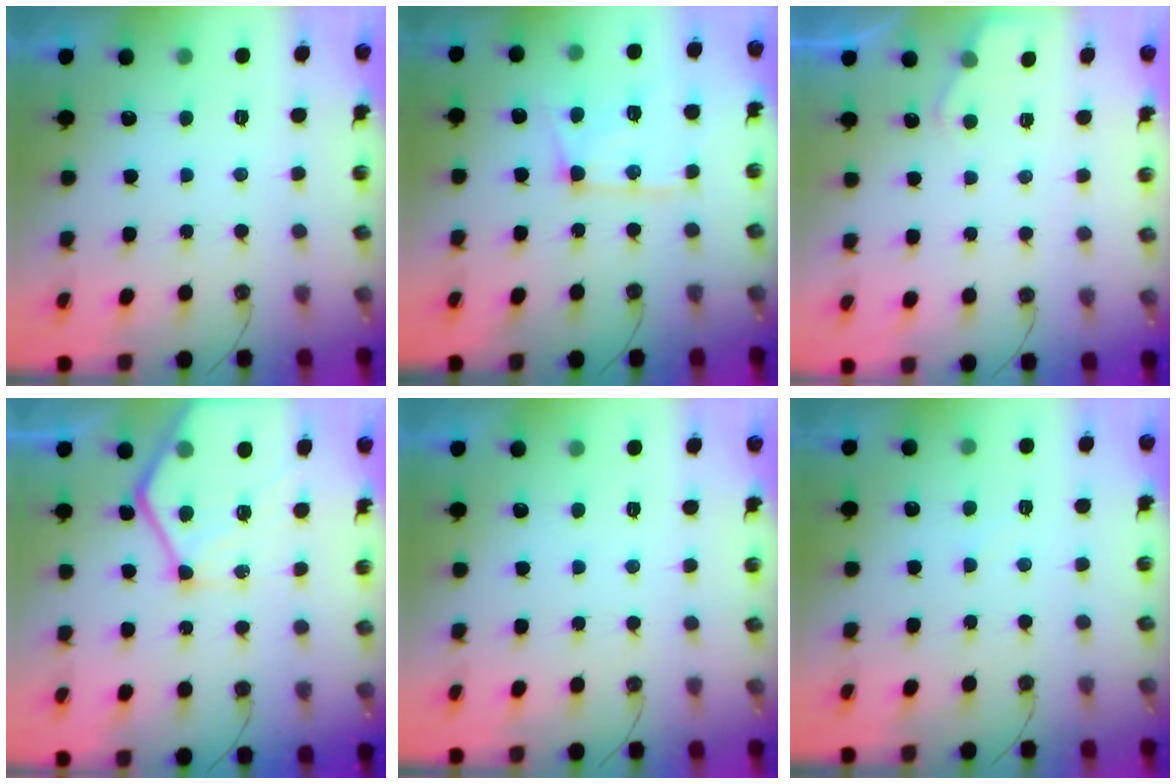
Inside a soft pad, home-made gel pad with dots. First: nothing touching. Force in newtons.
{"total": 14.7, "press": 14.7, "slide": 1.4}
{"total": 3.5, "press": 3.5, "slide": 0.5}
{"total": 17.8, "press": 17.8, "slide": 1.6}
{"total": 0.0}
{"total": 2.2, "press": 2.2, "slide": 0.4}